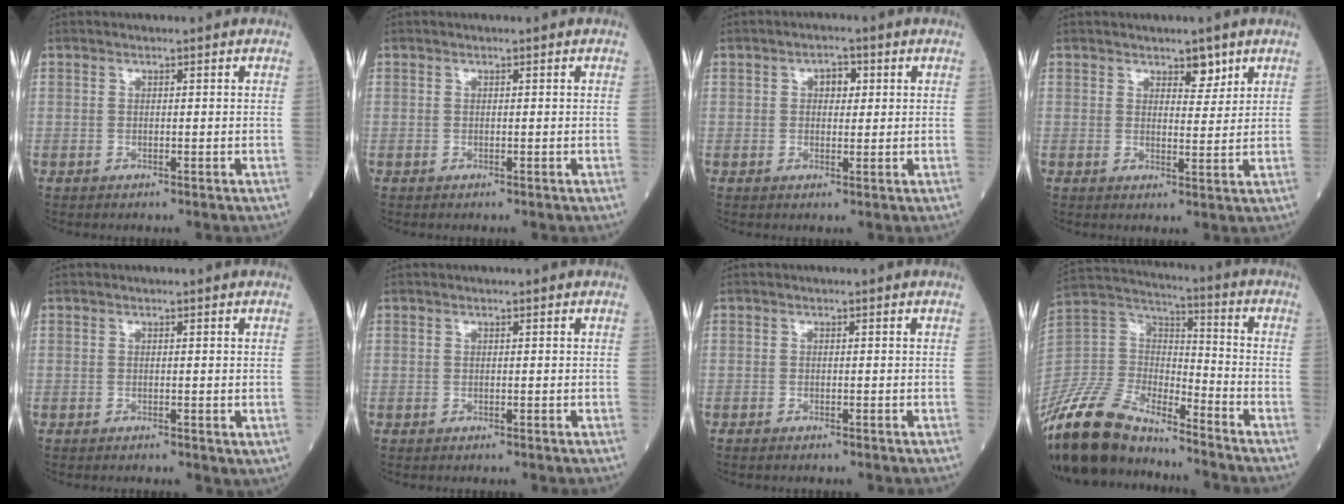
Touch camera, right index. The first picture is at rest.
{"total": 0.0}
{"total": 2.6, "force": [0.8, 1.6, 1.9], "torque": [-0.026, 0.009, 0.011]}
{"total": 3.1, "force": [2.2, 1.4, 1.7], "torque": [-0.019, -0.005, 0.034]}
{"total": 0.9, "force": [-0.2, 0.5, 0.7], "torque": [-0.011, -0.003, -0.002]}
{"total": 0.0}
{"total": 0.6, "force": [-0.6, 0.1, 0.2], "torque": [-0.009, -0.001, -0.009]}
{"total": 18.3, "force": [-16.2, 4.9, 6.8], "torque": [-0.147, 0.018, -0.311]}